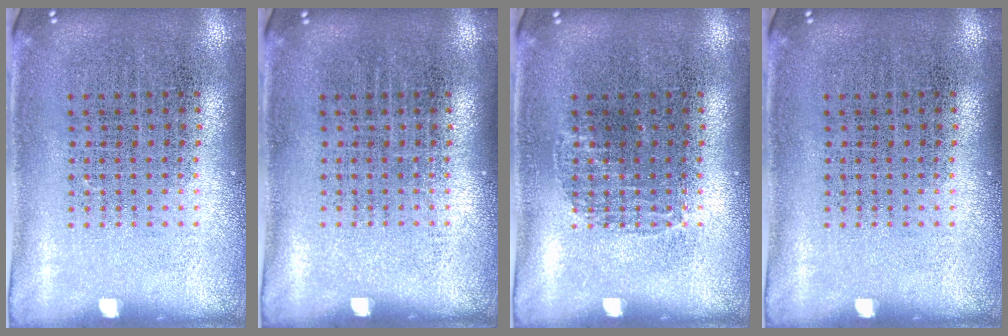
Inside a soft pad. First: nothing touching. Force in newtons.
{"total": 0.0}
{"total": 0.5, "press": 0.5, "slide": 0.1}
{"total": 0.0}